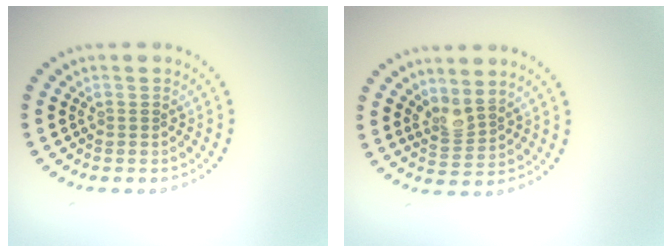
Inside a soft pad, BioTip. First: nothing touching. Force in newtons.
{"total": 2.0, "press": 1.6, "slide": 1.3}